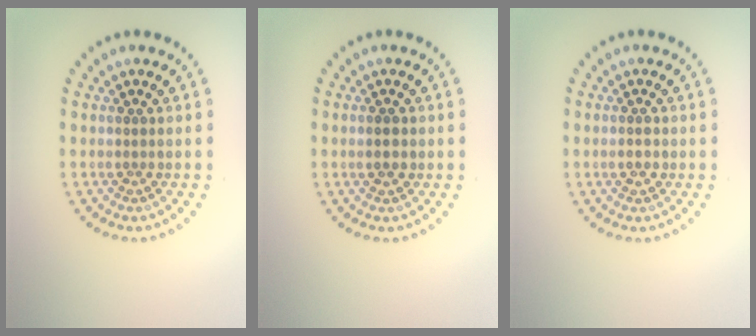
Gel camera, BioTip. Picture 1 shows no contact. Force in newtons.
{"total": 1.7, "press": 1.7, "slide": 0.0}
{"total": 0.9, "press": 0.8, "slide": 0.3}